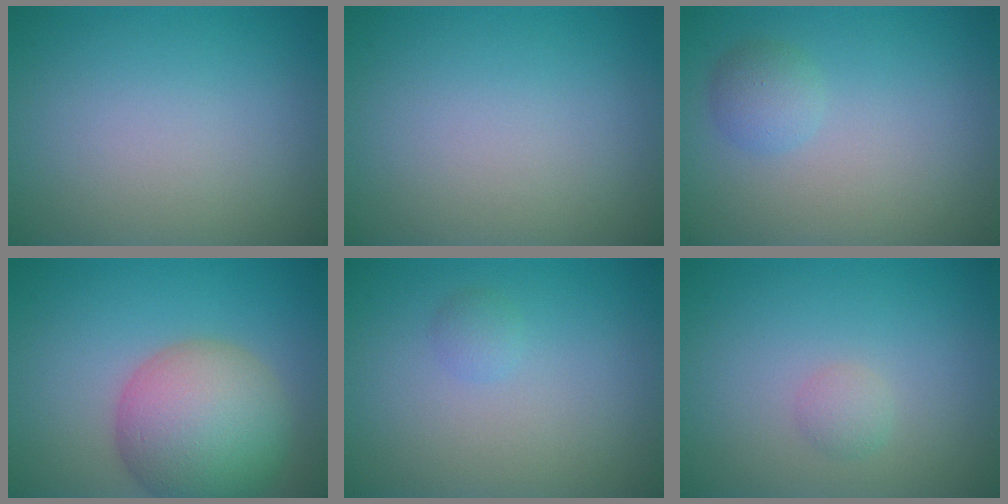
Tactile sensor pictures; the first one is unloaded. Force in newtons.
{"total": 0.0}
{"total": 1.7, "press": 1.7, "slide": 0.1}
{"total": 9.0, "press": 9.0, "slide": 0.5}
{"total": 0.9, "press": 0.9, "slide": 0.0}
{"total": 1.1, "press": 1.1, "slide": 0.0}